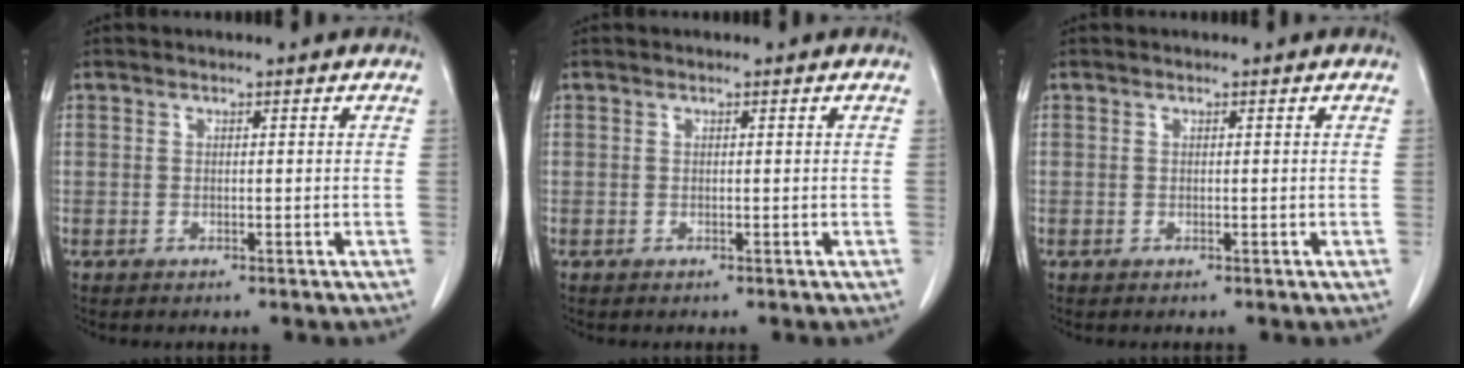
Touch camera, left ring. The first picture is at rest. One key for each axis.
{"total": 0.0}
{"total": 0.0}